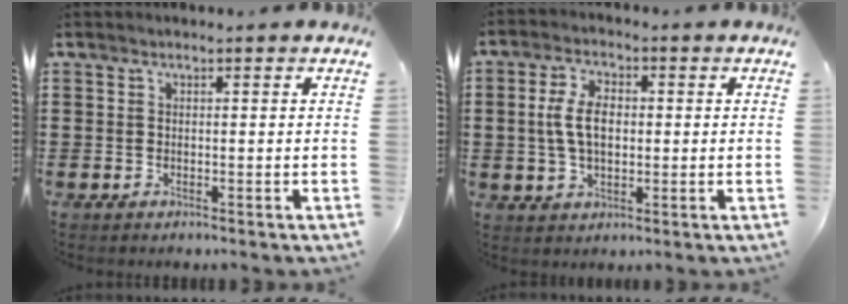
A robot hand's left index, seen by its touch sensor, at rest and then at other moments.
{"total": 6.4, "force": [0.3, 3.5, 5.3], "torque": [-0.126, 0.006, -0.002]}